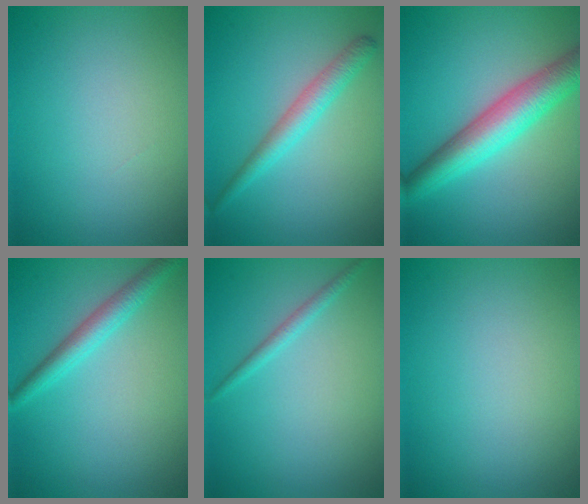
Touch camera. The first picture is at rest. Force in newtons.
{"total": 2.6, "press": 2.6, "slide": 0.1}
{"total": 6.4, "press": 6.3, "slide": 0.1}
{"total": 2.7, "press": 2.7, "slide": 0.1}
{"total": 1.2, "press": 1.2, "slide": 0.0}
{"total": 0.0}